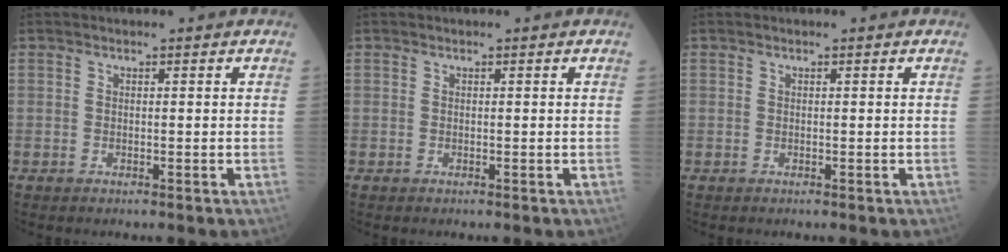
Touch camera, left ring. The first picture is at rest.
{"total": 0.0}
{"total": 0.0}